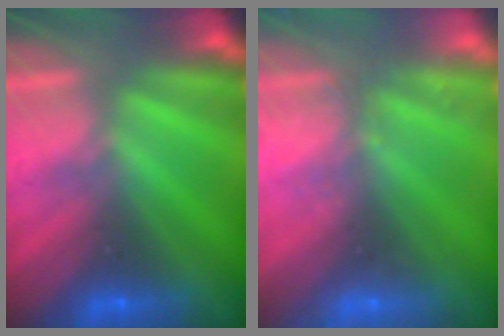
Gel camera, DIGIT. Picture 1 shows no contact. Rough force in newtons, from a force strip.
{"total": 2.4}